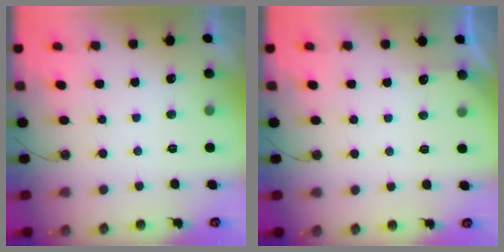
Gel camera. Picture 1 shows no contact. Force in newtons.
{"total": 2.9, "press": 2.9, "slide": 0.3}